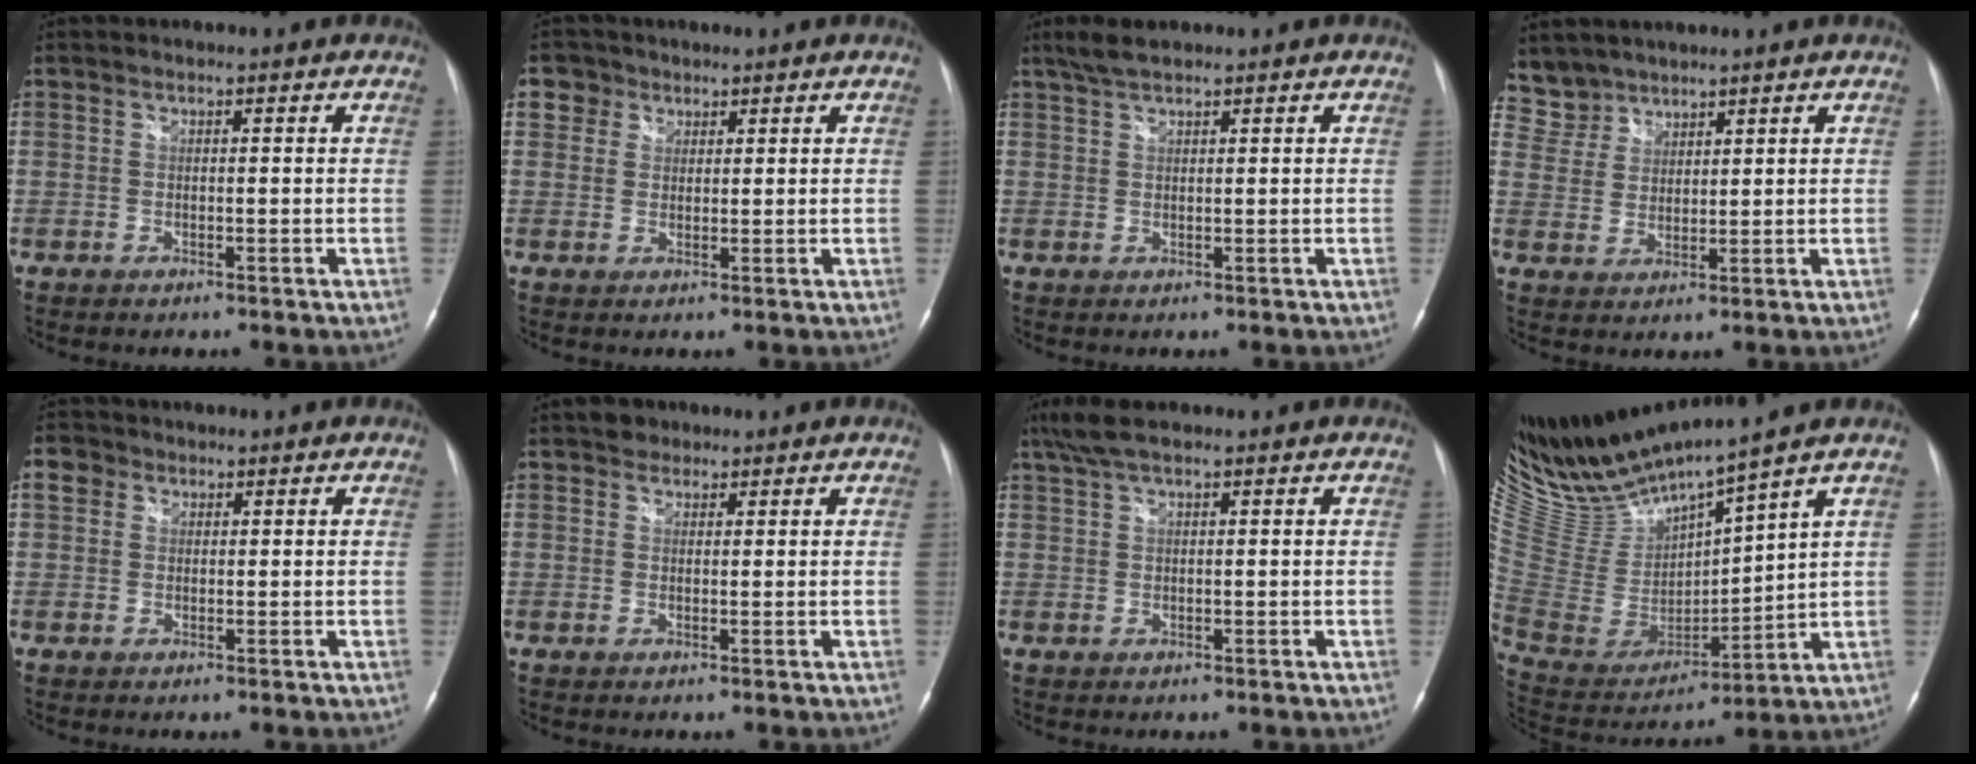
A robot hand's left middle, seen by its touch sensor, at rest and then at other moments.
{"total": 3.2, "force": [1.7, 2.7, 0.1], "torque": [0.004, 0.009, 0.023]}
{"total": 2.9, "force": [2.4, 0.5, 1.6], "torque": [-0.038, 0.009, 0.049]}
{"total": 5.2, "force": [4.6, 2.3, -0.7], "torque": [0.017, 0.008, 0.099]}
{"total": 2.9, "force": [1.3, 2.5, 0.9], "torque": [-0.021, 0.014, 0.023]}
{"total": 2.0, "force": [1.4, 1.4, 0.2], "torque": [-0.004, 0.005, 0.020]}
{"total": 4.3, "force": [3.1, 0.8, 2.8], "torque": [-0.064, 0.022, 0.063]}
{"total": 14.8, "force": [13.9, -0.7, 5.3], "torque": [-0.121, -0.024, 0.290]}